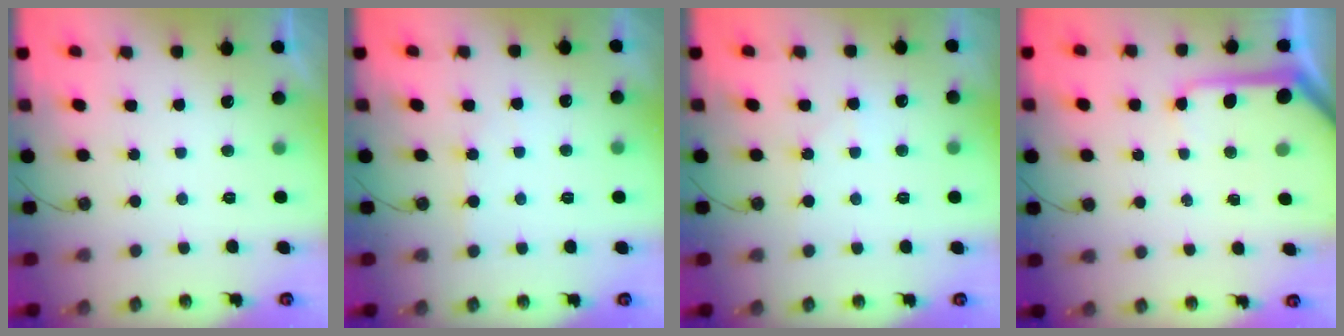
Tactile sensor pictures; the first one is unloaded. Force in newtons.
{"total": 2.9, "press": 2.9, "slide": 0.5}
{"total": 3.3, "press": 3.2, "slide": 0.5}
{"total": 7.7, "press": 7.6, "slide": 0.8}